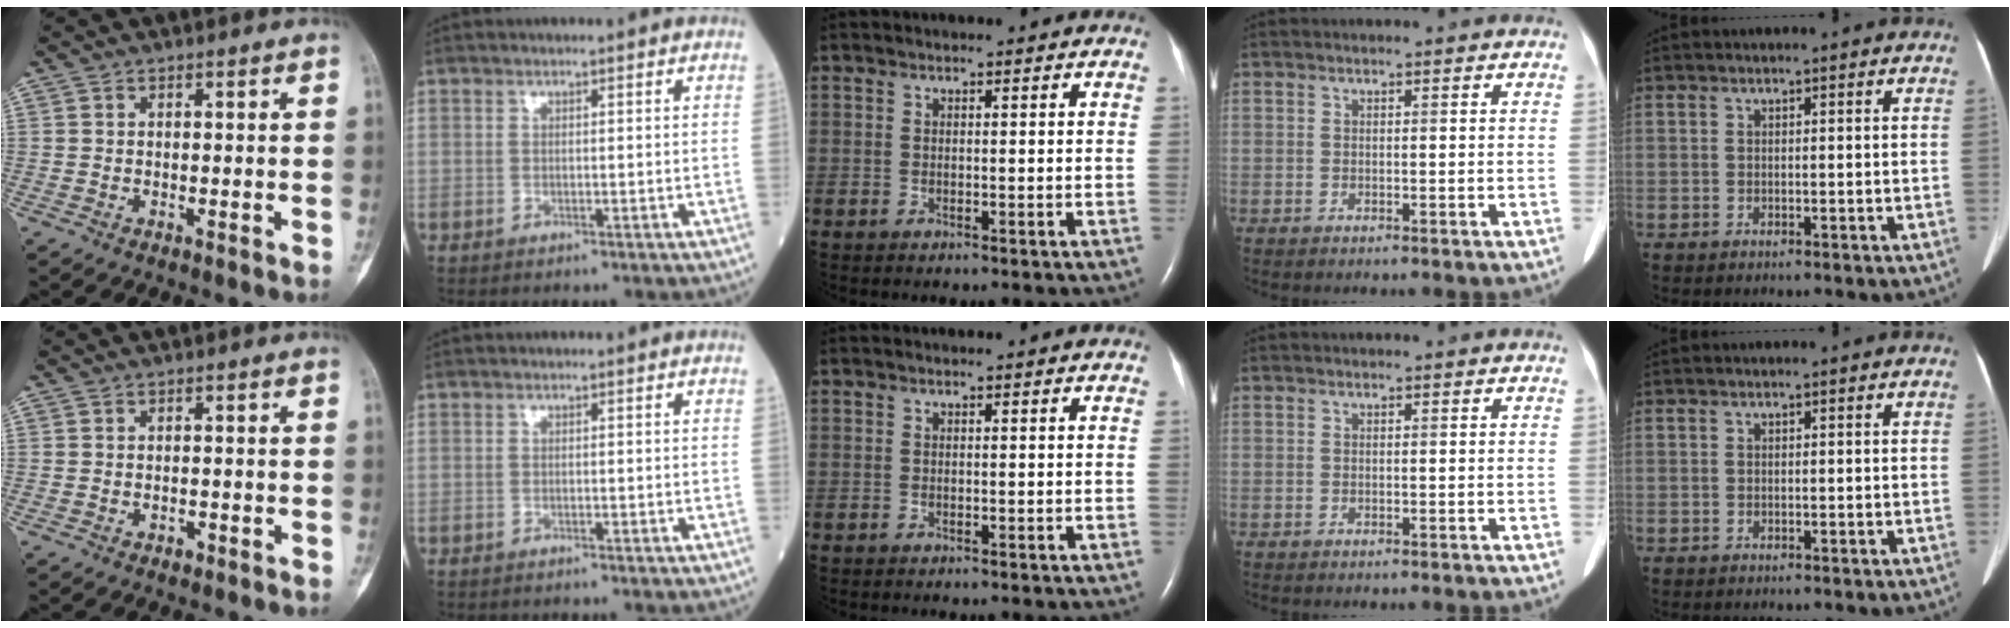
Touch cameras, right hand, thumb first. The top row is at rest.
{"thumb": {"total": 1.1, "force": [-0.7, 0.7, 0.6], "torque": [-0.008, 0.002, -0.009]}, "index": {"total": 1.3, "force": [-1.3, 0.1, 0.4], "torque": [-0.007, -0.001, -0.016]}}